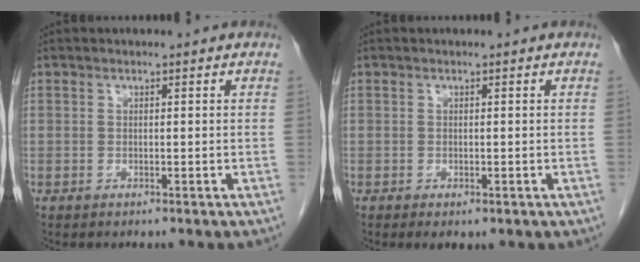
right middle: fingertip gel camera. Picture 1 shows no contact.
{"total": 2.1, "force": [-1.0, 1.2, 1.4], "torque": [-0.017, -0.003, -0.006]}